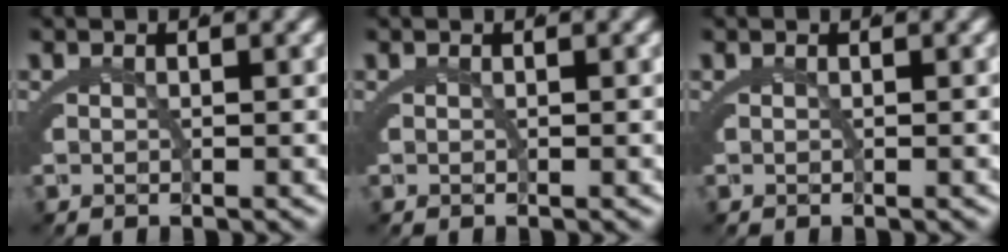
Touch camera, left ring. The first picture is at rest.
{"total": 0.0}
{"total": 0.0}